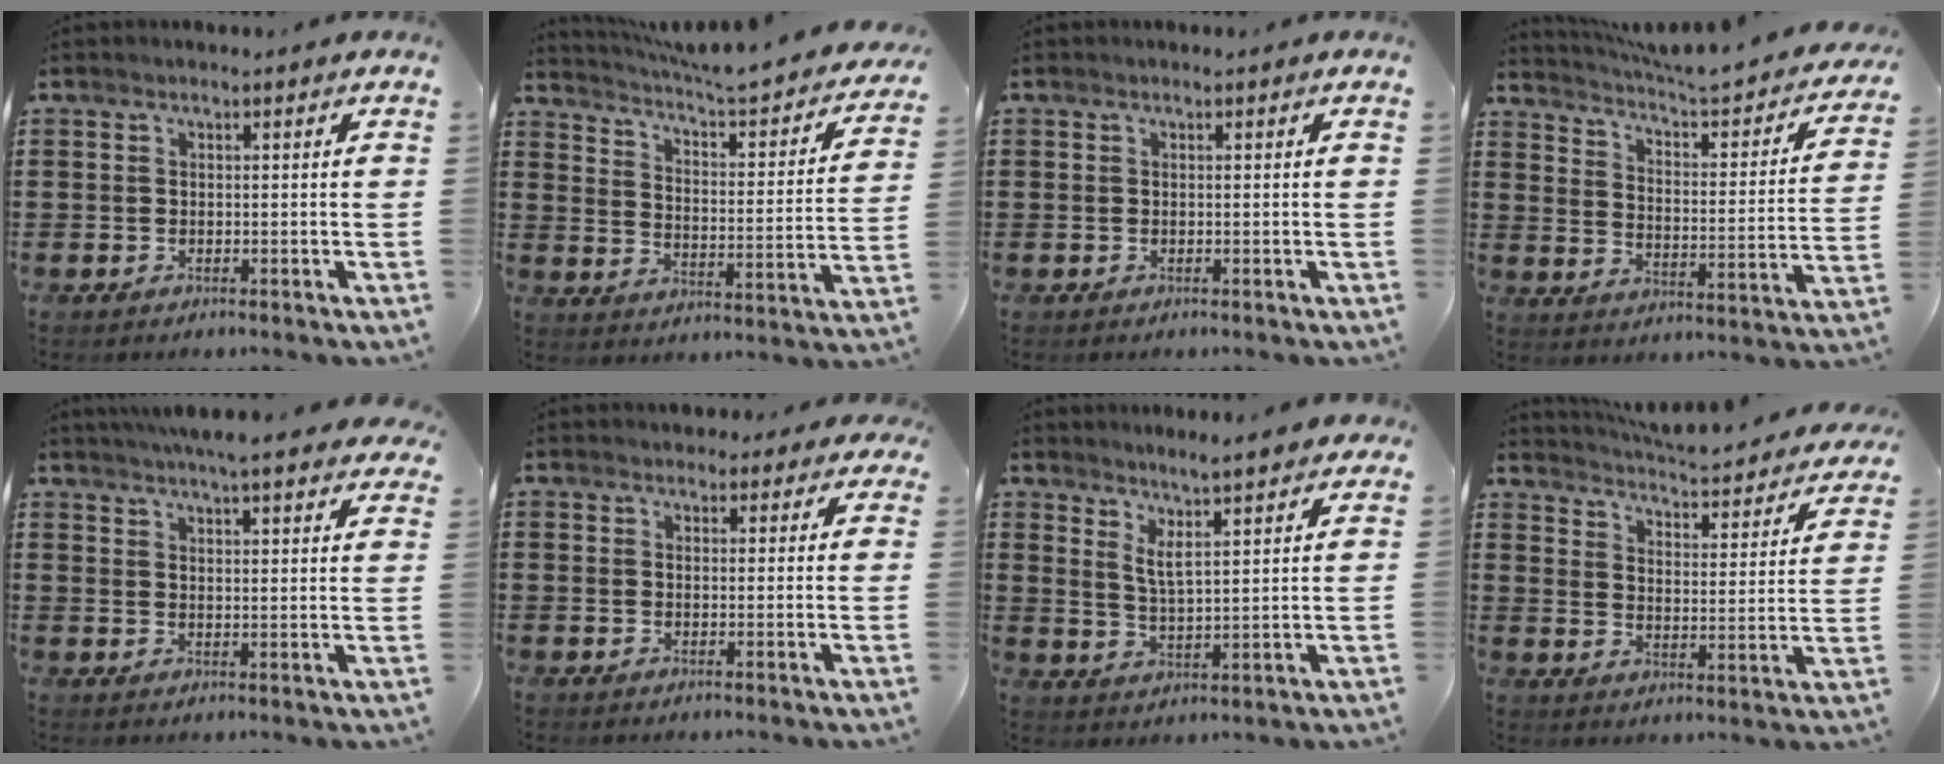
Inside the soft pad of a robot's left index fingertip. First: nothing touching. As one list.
[{"total": 4.3, "force": [4.1, -0.2, 1.4], "torque": [-0.052, -0.040, 0.061]}, {"total": 0.0}, {"total": 4.1, "force": [3.8, 0.1, 1.4], "torque": [-0.050, -0.037, 0.056]}, {"total": 5.7, "force": [5.3, 0.1, 2.1], "torque": [-0.057, -0.013, 0.096]}, {"total": 2.5, "force": [2.3, 1.0, 0.4], "torque": [-0.007, -0.001, 0.040]}, {"total": 4.9, "force": [4.0, 0.3, 2.7], "torque": [-0.068, -0.021, 0.068]}, {"total": 3.6, "force": [3.5, -0.2, 0.6], "torque": [-0.034, -0.038, 0.052]}]